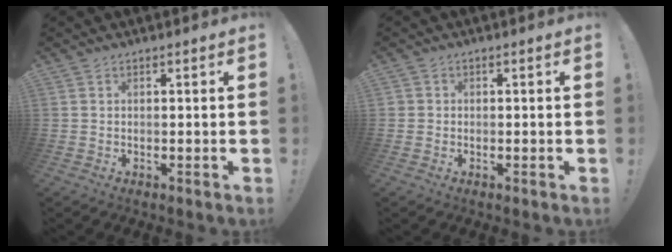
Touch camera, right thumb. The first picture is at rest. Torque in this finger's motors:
{"motor_torque": [-0.11, 0.05, 0.00, -0.16, -0.03]}